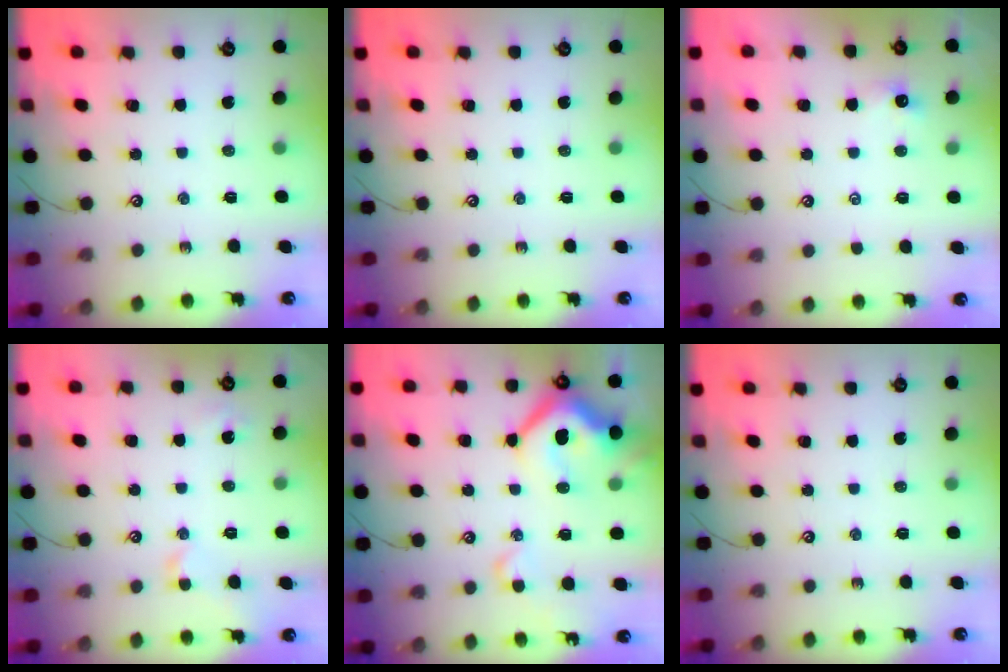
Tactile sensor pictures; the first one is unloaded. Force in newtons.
{"total": 0.0}
{"total": 0.6, "press": 0.3, "slide": 0.5}
{"total": 2.3, "press": 2.3, "slide": 0.6}
{"total": 16.4, "press": 16.2, "slide": 2.5}
{"total": 0.0}